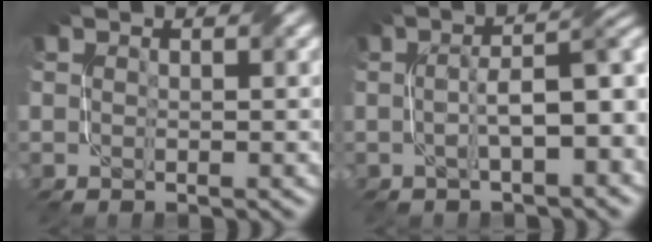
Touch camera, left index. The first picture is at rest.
{"total": 6.7, "force": [-1.0, 1.9, 6.3], "torque": [-0.092, 0.013, -0.014]}